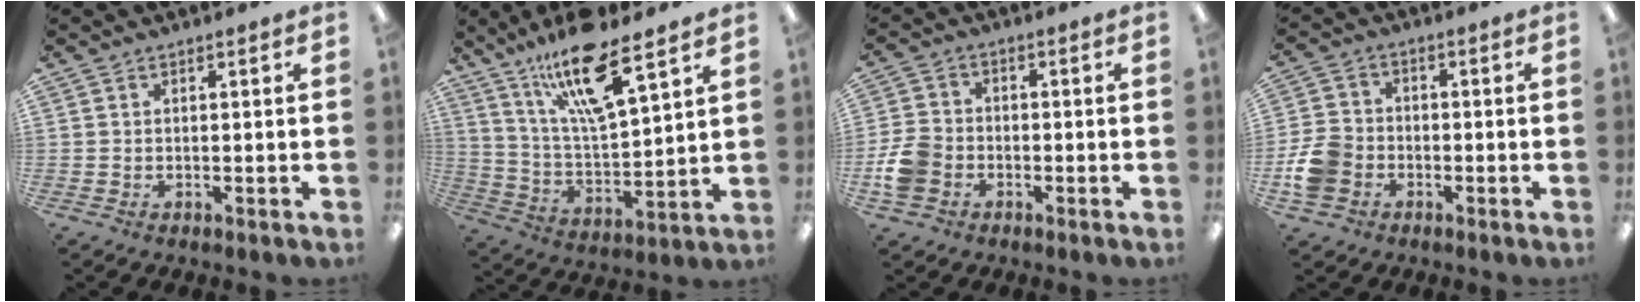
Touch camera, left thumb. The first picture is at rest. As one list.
[{"total": 17.4, "force": [11.8, 4.7, 11.8], "torque": [-0.212, -0.056, 0.196]}, {"total": 7.1, "force": [-2.3, 5.7, 3.6], "torque": [-0.078, 0.021, -0.040]}, {"total": 8.0, "force": [-2.5, 6.6, 3.9], "torque": [-0.082, 0.021, -0.046]}]